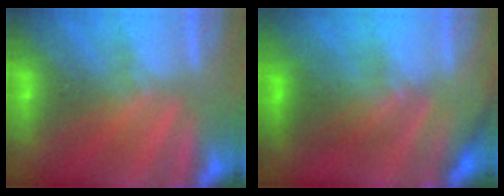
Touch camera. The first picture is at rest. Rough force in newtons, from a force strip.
{"total": 2.4}